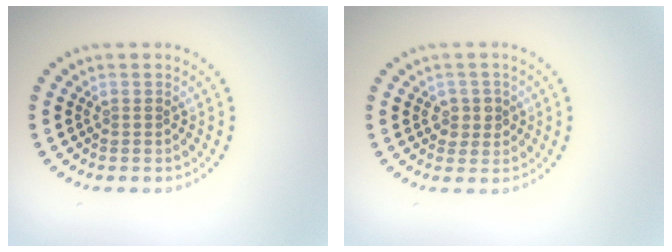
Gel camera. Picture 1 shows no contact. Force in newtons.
{"total": 1.8, "press": 1.8, "slide": 0.4}